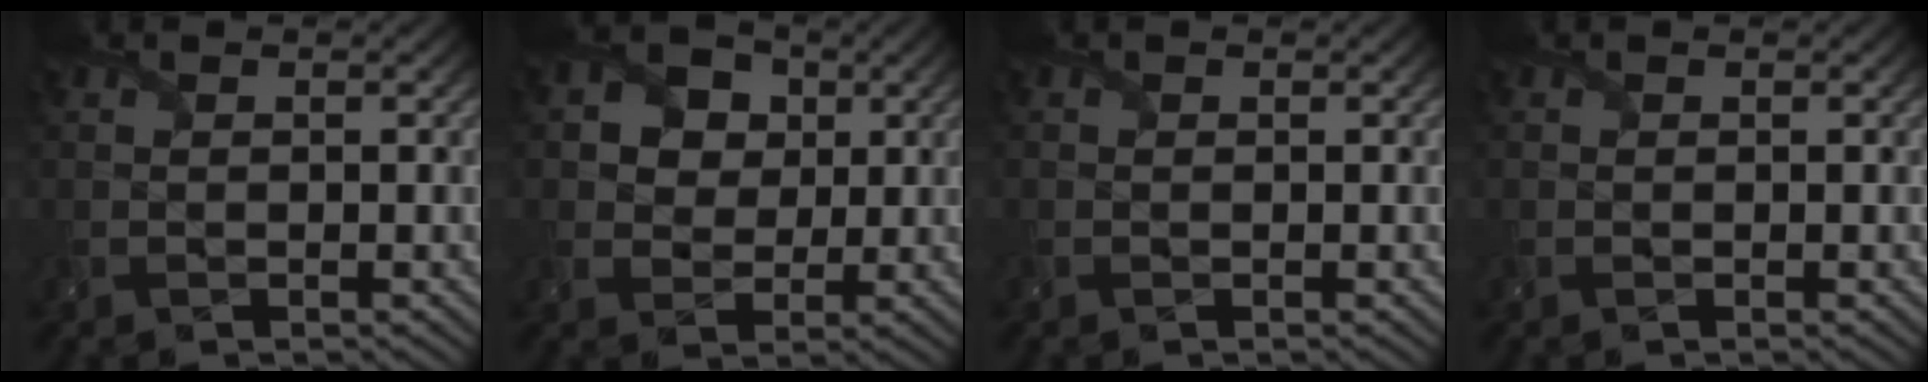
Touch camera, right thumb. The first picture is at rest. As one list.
[{"total": 6.3, "force": [2.1, 5.2, 2.8], "torque": [-0.085, 0.008, 0.024]}, {"total": 0.0}, {"total": 0.0}]